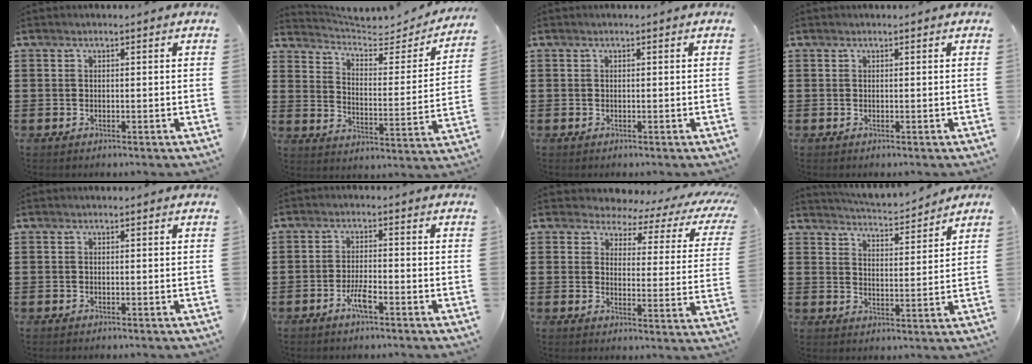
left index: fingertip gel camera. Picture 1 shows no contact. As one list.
[{"total": 5.0, "force": [4.5, 1.0, 1.9], "torque": [-0.053, -0.036, 0.070]}, {"total": 0.0}, {"total": 0.0}, {"total": 0.0}, {"total": 3.6, "force": [-2.0, 0.7, 2.9], "torque": [-0.064, 0.000, -0.039]}, {"total": 3.4, "force": [2.5, 1.6, 1.5], "torque": [-0.039, -0.017, 0.035]}, {"total": 3.9, "force": [3.9, 0.1, 0.5], "torque": [-0.028, -0.026, 0.065]}]